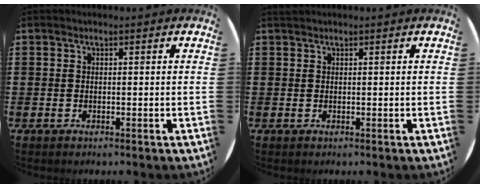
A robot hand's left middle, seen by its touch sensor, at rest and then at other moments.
{"total": 0.0}